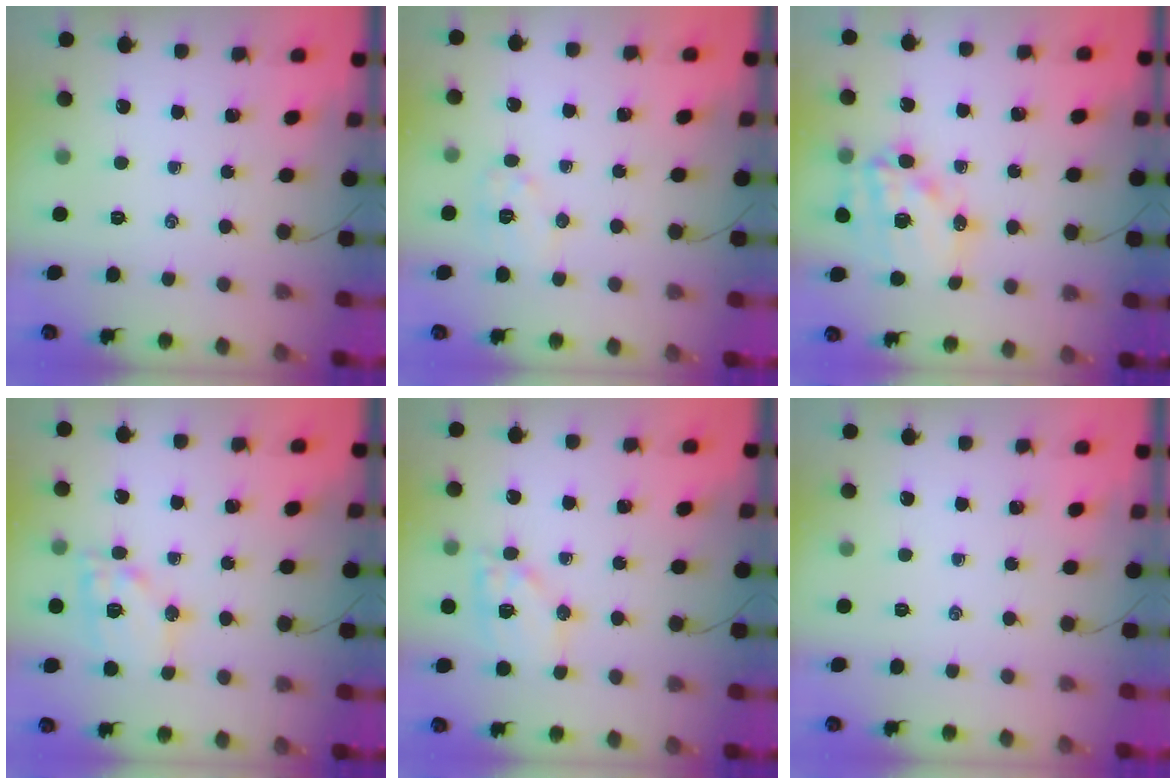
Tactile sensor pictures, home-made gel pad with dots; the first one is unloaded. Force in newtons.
{"total": 6.5, "press": 6.5, "slide": 0.7}
{"total": 15.3, "press": 14.9, "slide": 3.3}
{"total": 14.5, "press": 14.3, "slide": 2.1}
{"total": 11.4, "press": 11.3, "slide": 1.5}
{"total": 0.0}